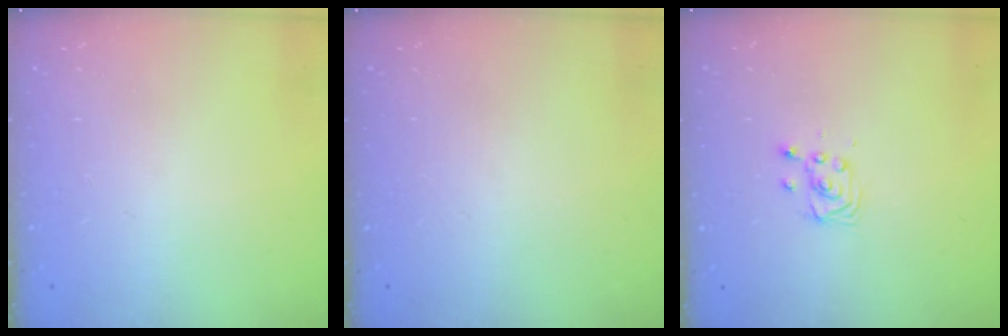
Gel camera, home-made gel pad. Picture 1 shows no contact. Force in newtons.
{"total": 0.0}
{"total": 3.5, "press": 3.5, "slide": 0.4}